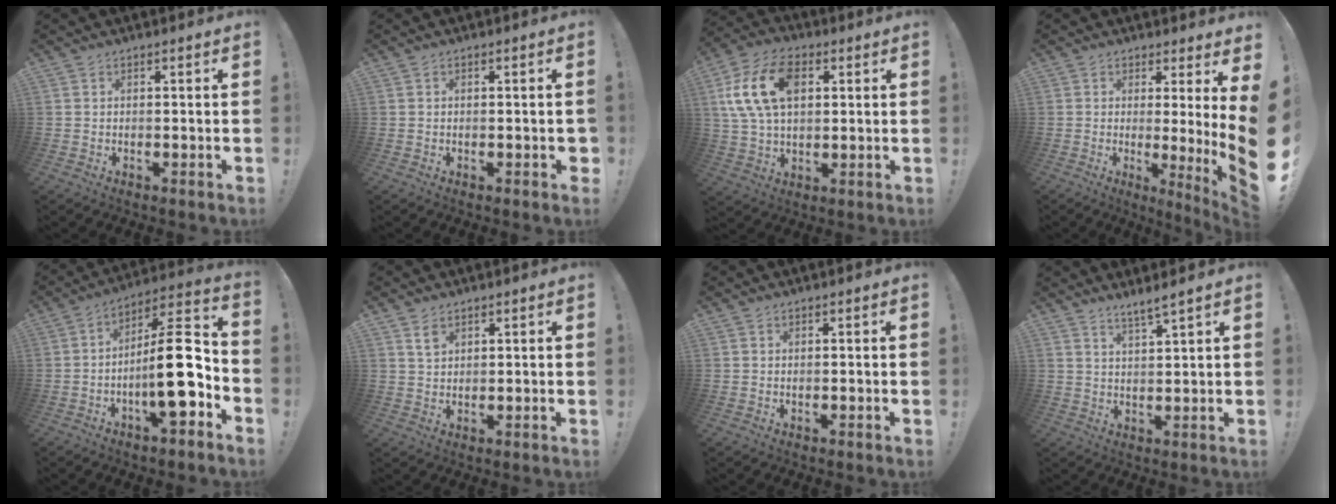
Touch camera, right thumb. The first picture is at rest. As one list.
[{"total": 1.1, "force": [-0.4, 0.7, 0.7], "torque": [-0.011, 0.004, -0.007]}, {"total": 16.8, "force": [4.5, 10.8, 12.0], "torque": [-0.235, -0.001, 0.081]}, {"total": 7.4, "force": [1.6, -1.1, 7.2], "torque": [-0.091, -0.057, 0.023]}, {"total": 19.1, "force": [-4.6, 5.8, 17.7], "torque": [-0.273, 0.029, -0.074]}, {"total": 3.4, "force": [2.1, 2.0, 1.7], "torque": [-0.015, -0.011, 0.036]}, {"total": 0.0}, {"total": 4.2, "force": [3.7, -0.3, 2.1], "torque": [-0.035, -0.027, 0.061]}]